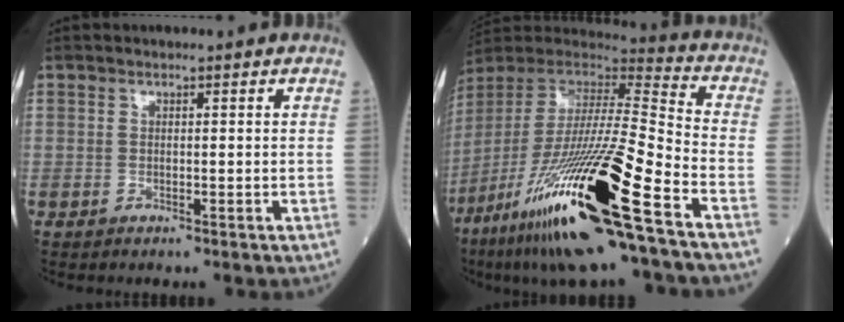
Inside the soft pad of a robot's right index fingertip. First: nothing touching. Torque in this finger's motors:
{"motor_torque": [2.14, 0.00, 1.05, 0.21]}